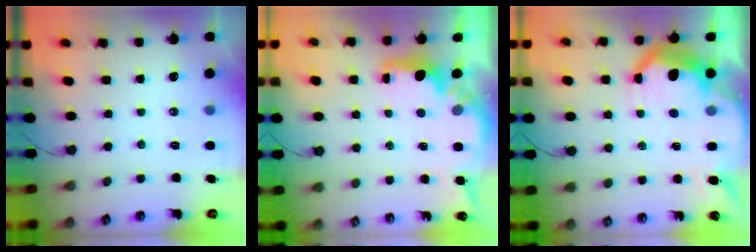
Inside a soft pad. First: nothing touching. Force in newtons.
{"total": 2.1, "press": 1.9, "slide": 0.8}
{"total": 14.7, "press": 14.6, "slide": 0.9}